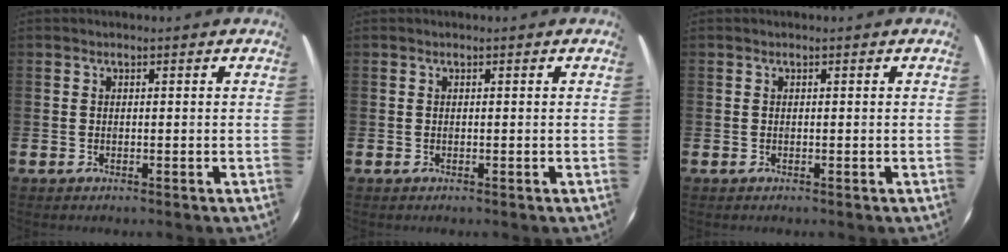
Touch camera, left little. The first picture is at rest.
{"total": 0.0}
{"total": 0.0}